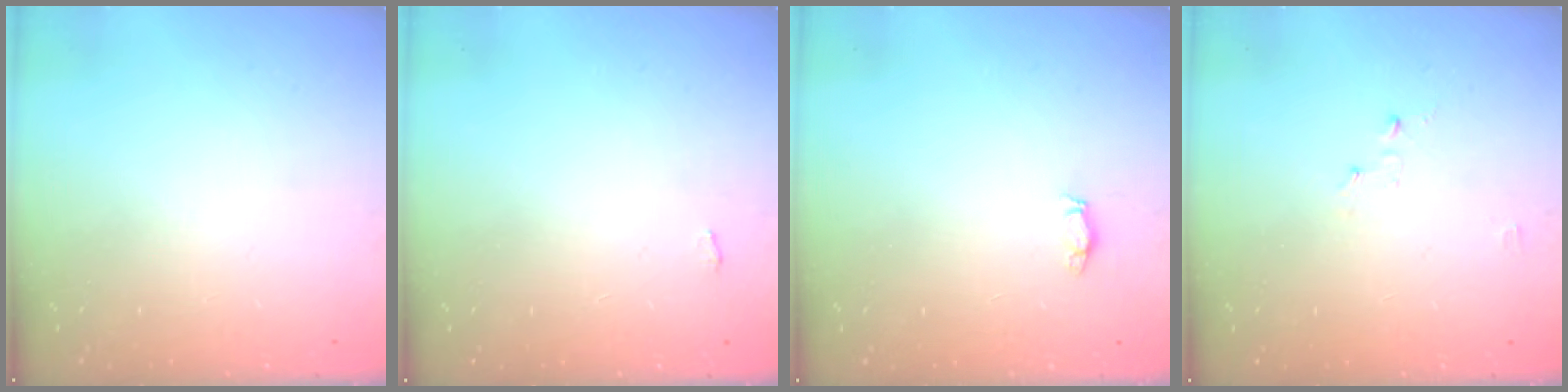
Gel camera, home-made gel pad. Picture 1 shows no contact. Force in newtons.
{"total": 2.8, "press": 2.8, "slide": 0.3}
{"total": 2.8, "press": 2.8, "slide": 0.4}
{"total": 2.5, "press": 2.5, "slide": 0.3}